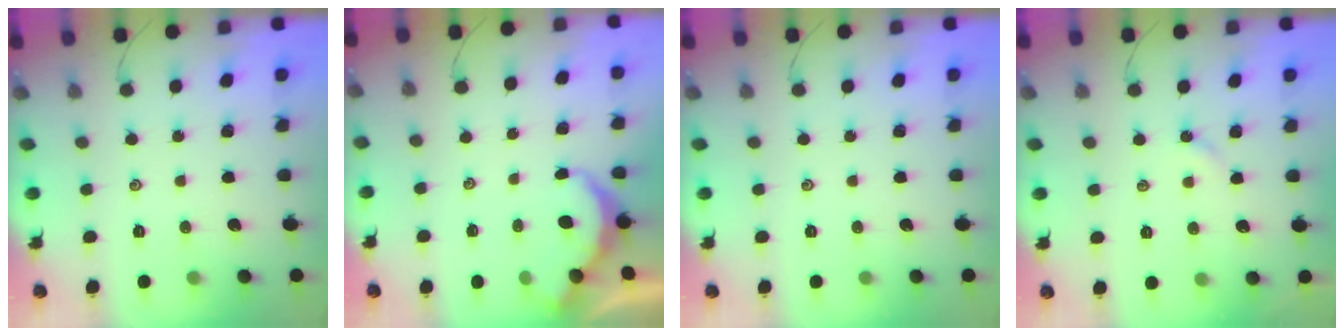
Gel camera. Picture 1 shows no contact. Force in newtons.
{"total": 2.7, "press": 2.7, "slide": 0.3}
{"total": 0.0}
{"total": 2.2, "press": 2.2, "slide": 0.4}